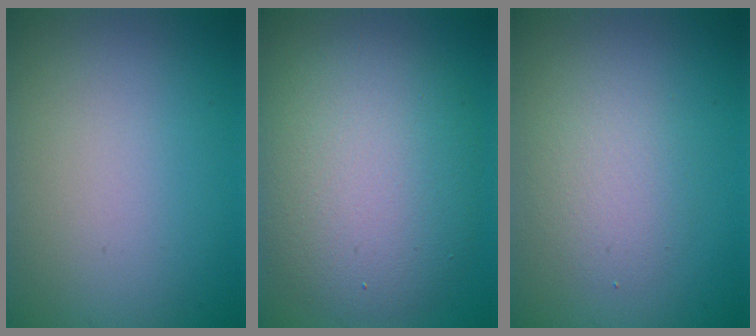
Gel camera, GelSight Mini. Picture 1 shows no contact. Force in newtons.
{"total": 8.5, "press": 8.4, "slide": 0.6}
{"total": 2.4, "press": 2.4, "slide": 0.2}